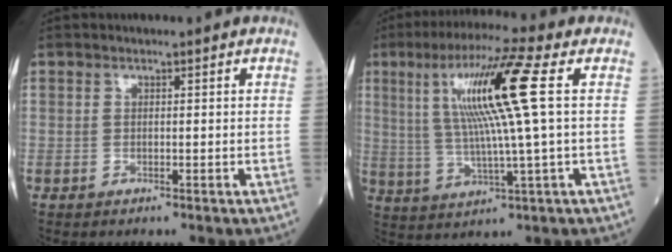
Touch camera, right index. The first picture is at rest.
{"total": 13.4, "force": [3.4, -1.1, 12.9], "torque": [-0.242, 0.012, 0.060]}